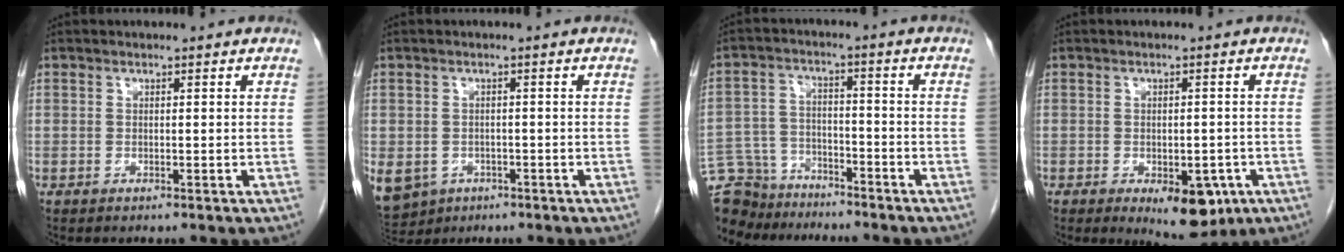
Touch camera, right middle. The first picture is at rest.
{"total": 12.7, "force": [-5.9, 10.1, 4.8], "torque": [-0.152, -0.009, -0.078]}
{"total": 13.9, "force": [-12.2, 6.1, 2.5], "torque": [-0.068, 0.022, -0.198]}
{"total": 7.7, "force": [-3.4, 3.5, 5.8], "torque": [-0.069, -0.007, -0.035]}